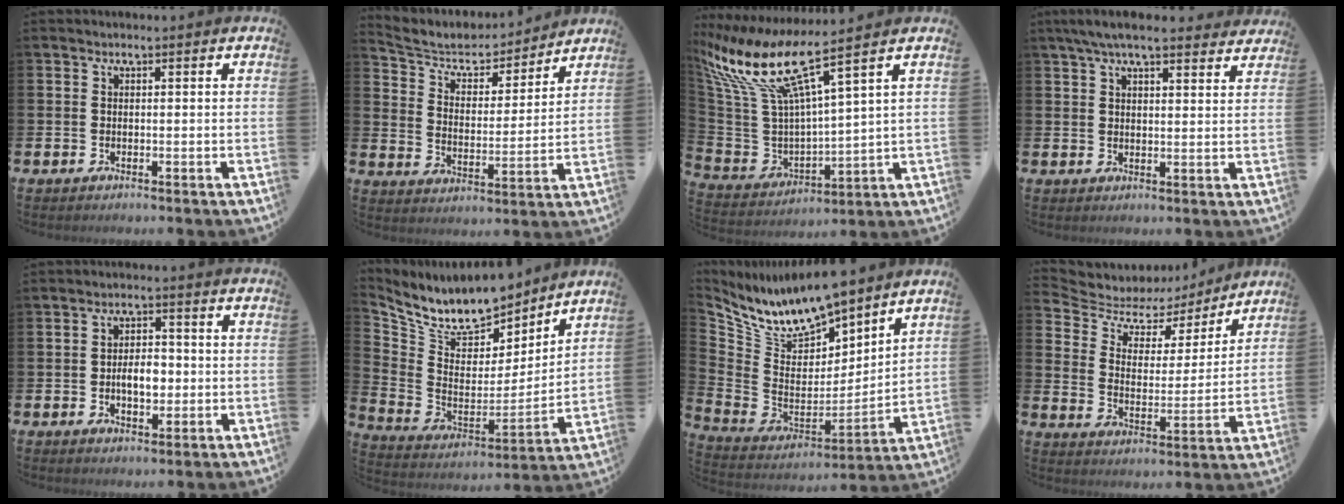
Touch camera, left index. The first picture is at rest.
{"total": 6.3, "force": [5.9, 2.2, 0.9], "torque": [-0.051, -0.047, 0.098]}
{"total": 11.3, "force": [8.0, 2.2, 7.6], "torque": [-0.187, -0.050, 0.131]}
{"total": 5.9, "force": [5.3, 0.9, 2.4], "torque": [-0.054, -0.013, 0.096]}
{"total": 4.0, "force": [-0.6, 2.4, 3.2], "torque": [-0.045, 0.001, -0.019]}
{"total": 10.3, "force": [9.2, 3.8, 2.9], "torque": [-0.106, -0.061, 0.164]}
{"total": 10.8, "force": [10.1, 2.7, 2.4], "torque": [-0.107, -0.071, 0.186]}
{"total": 6.5, "force": [5.3, 3.6, 1.4], "torque": [-0.062, -0.036, 0.086]}